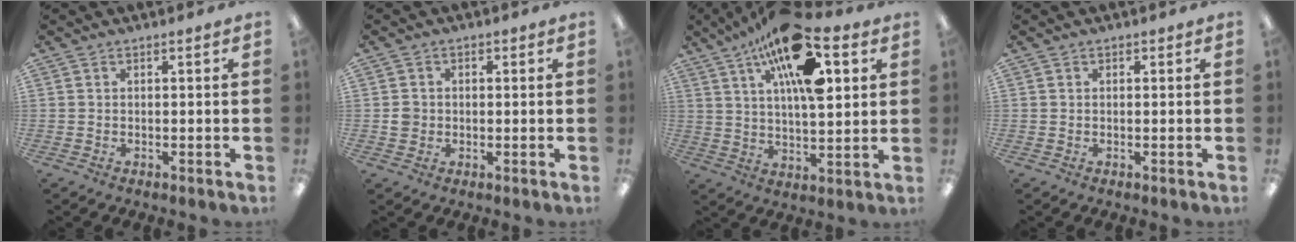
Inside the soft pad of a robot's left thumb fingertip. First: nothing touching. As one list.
[{"total": 3.1, "force": [-0.2, 3.0, 0.7], "torque": [0.002, -0.001, -0.008]}, {"total": 20.1, "force": [10.1, 8.0, 15.4], "torque": [-0.247, -0.034, 0.164]}, {"total": 0.0}]